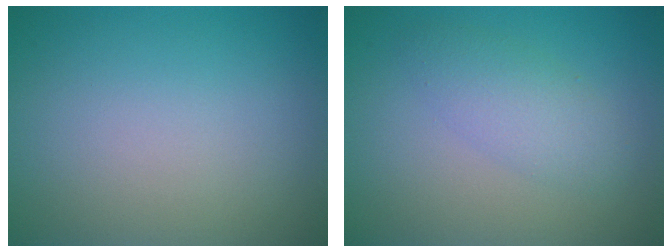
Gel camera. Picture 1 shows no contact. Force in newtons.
{"total": 2.8, "press": 2.8, "slide": 0.1}